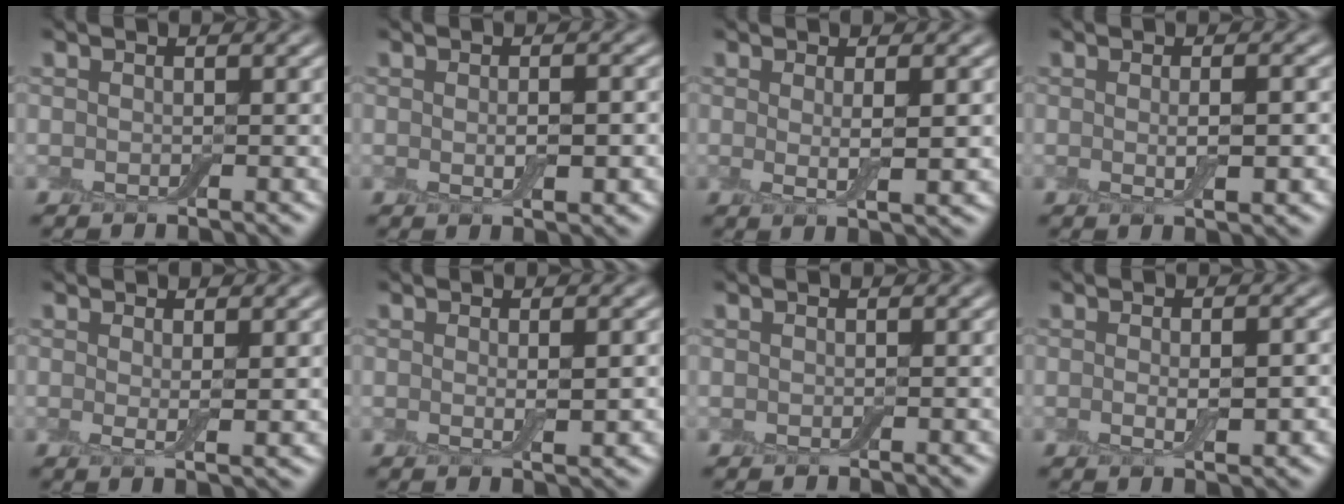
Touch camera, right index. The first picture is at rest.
{"total": 2.3, "force": [-0.1, 0.7, 2.2], "torque": [-0.040, -0.006, 0.001]}
{"total": 2.8, "force": [0.3, 0.6, 2.7], "torque": [-0.045, -0.011, 0.007]}
{"total": 2.5, "force": [-0.1, 0.5, 2.4], "torque": [-0.042, -0.006, 0.001]}
{"total": 1.8, "force": [0.4, 0.3, 1.7], "torque": [-0.030, -0.010, 0.008]}
{"total": 2.0, "force": [0.1, 0.3, 2.0], "torque": [-0.033, -0.006, 0.001]}
{"total": 0.0}
{"total": 2.8, "force": [-0.3, 0.9, 2.6], "torque": [-0.048, -0.007, -0.004]}